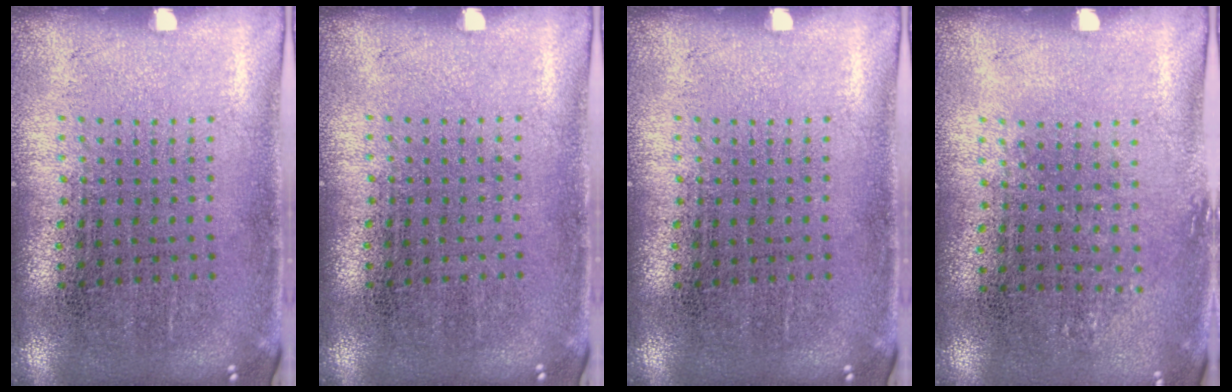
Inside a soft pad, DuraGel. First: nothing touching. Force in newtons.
{"total": 0.0}
{"total": 0.0}
{"total": 0.8, "press": 0.7, "slide": 0.4}